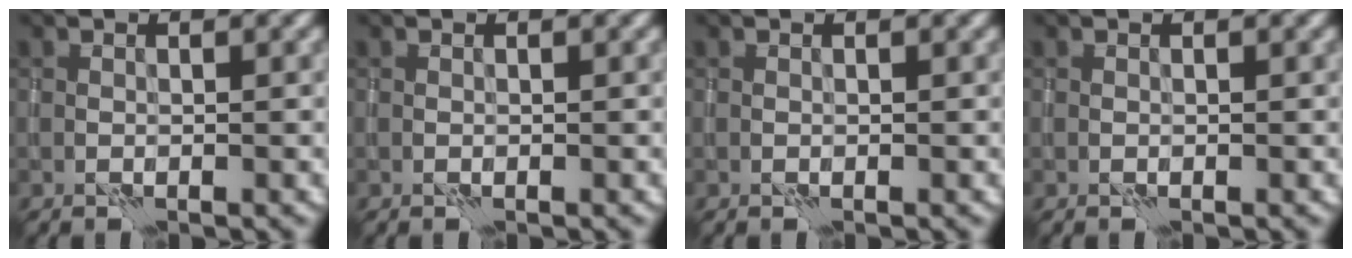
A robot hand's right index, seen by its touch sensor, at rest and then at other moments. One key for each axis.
{"total": 0.0}
{"total": 0.0}
{"total": 0.0}